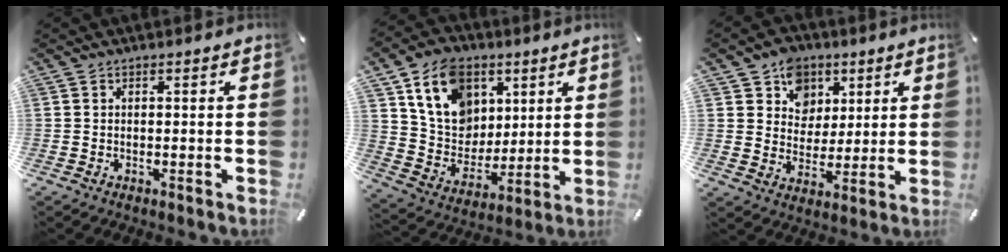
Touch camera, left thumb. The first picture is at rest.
{"total": 15.6, "force": [6.7, 12.7, 6.2], "torque": [-0.104, -0.027, 0.133]}
{"total": 10.0, "force": [4.3, 9.0, 1.4], "torque": [-0.033, -0.028, 0.082]}